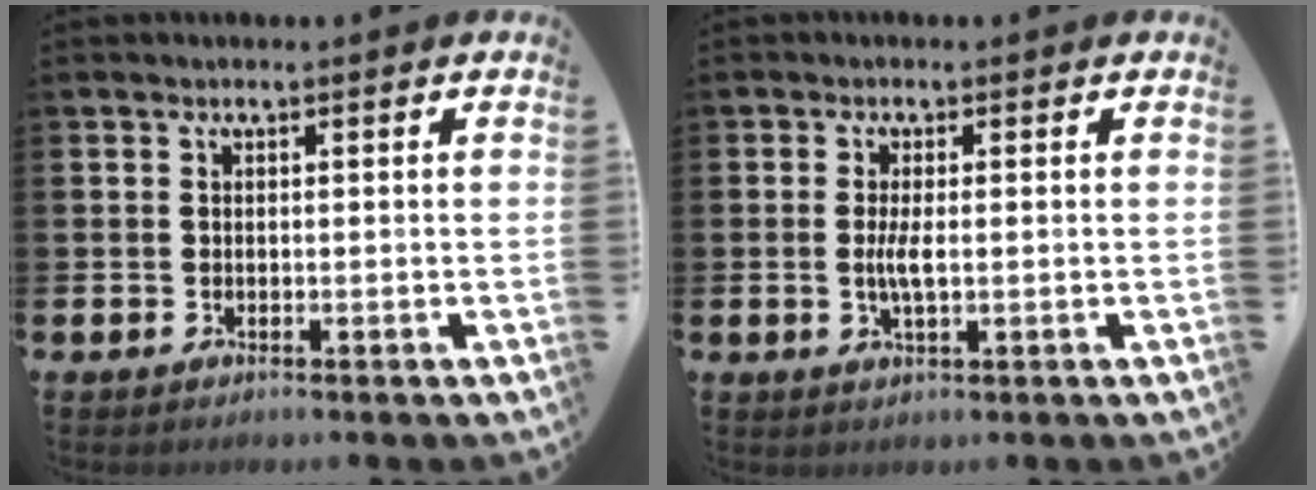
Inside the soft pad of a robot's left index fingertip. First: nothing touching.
{"total": 2.5, "force": [-0.2, 0.7, 2.4], "torque": [-0.040, -0.005, -0.006]}